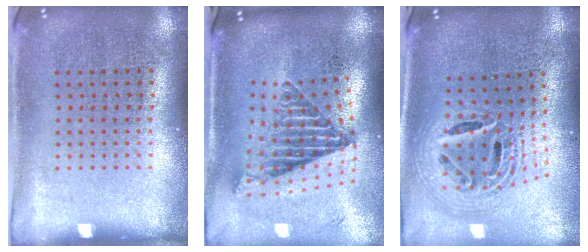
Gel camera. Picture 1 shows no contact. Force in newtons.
{"total": 2.6, "press": 1.6, "slide": 2.0}
{"total": 2.4, "press": 1.8, "slide": 1.6}